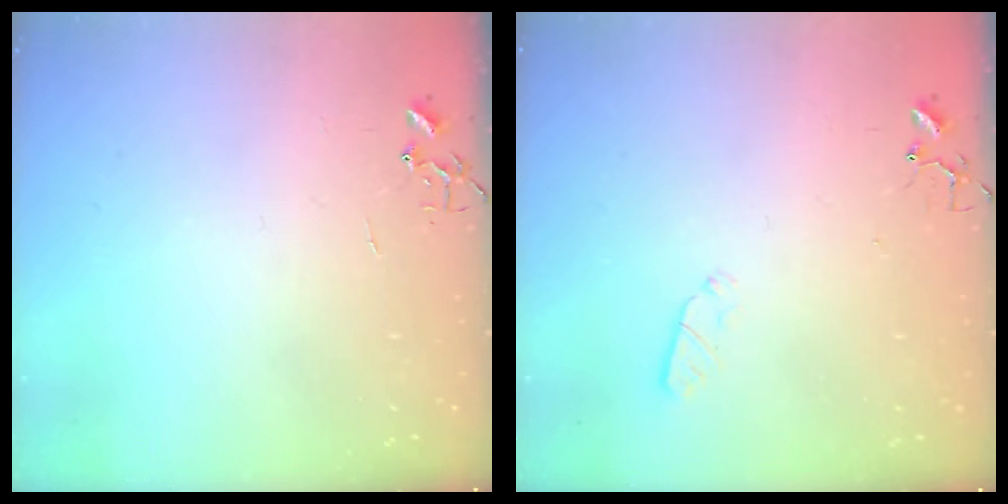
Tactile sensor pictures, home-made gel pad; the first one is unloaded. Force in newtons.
{"total": 2.9, "press": 2.8, "slide": 0.5}